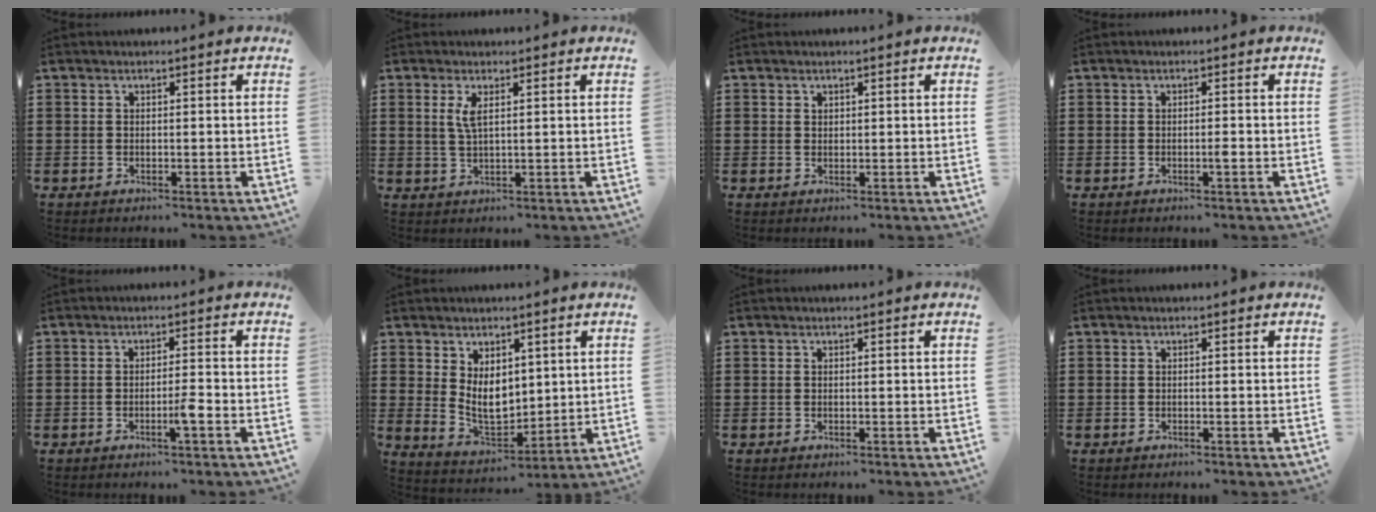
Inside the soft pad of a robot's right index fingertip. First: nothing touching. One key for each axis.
{"total": 2.7, "fx": 1.0, "fy": 0.7, "fz": 2.4, "tx": -0.051, "ty": 0.003, "tz": 0.016}
{"total": 0.7, "fx": 0.5, "fy": 0.5, "fz": 0.1, "tx": -0.003, "ty": 0.001, "tz": 0.011}
{"total": 1.0, "fx": -0.4, "fy": 0.0, "fz": 0.9, "tx": -0.015, "ty": -0.003, "tz": -0.007}
{"total": 3.1, "fx": -1.4, "fy": 0.0, "fz": 2.8, "tx": -0.047, "ty": -0.002, "tz": -0.026}
{"total": 6.5, "fx": 2.2, "fy": 4.5, "fz": 4.2, "tx": -0.083, "ty": -0.005, "tz": 0.040}
{"total": 0.0}
{"total": 0.0}